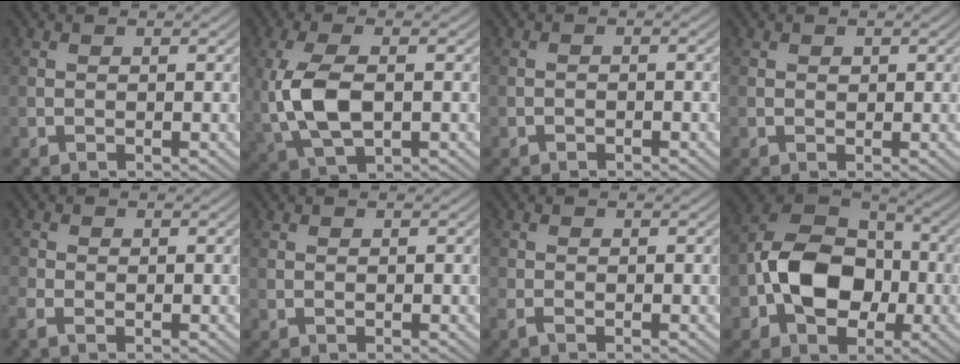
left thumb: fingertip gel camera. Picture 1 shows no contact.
{"total": 8.5, "force": [-0.7, 4.1, 7.4], "torque": [-0.177, 0.000, -0.012]}
{"total": 0.7, "force": [-0.6, 0.2, 0.3], "torque": [-0.004, 0.002, -0.010]}
{"total": 0.6, "force": [0.2, 0.5, 0.3], "torque": [-0.002, -0.003, 0.003]}
{"total": 2.2, "force": [-1.1, 1.4, 1.3], "torque": [-0.035, -0.004, -0.027]}
{"total": 0.0}
{"total": 1.2, "force": [-0.7, 0.4, 0.9], "torque": [-0.024, -0.001, -0.017]}
{"total": 11.1, "force": [-2.3, 7.9, 7.5], "torque": [-0.141, 0.008, -0.062]}